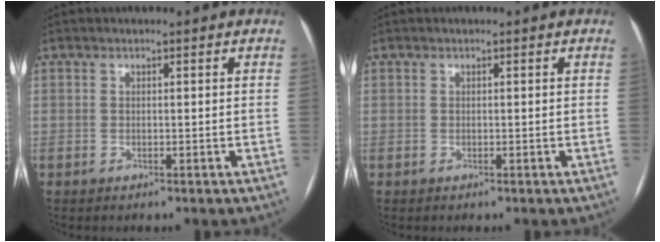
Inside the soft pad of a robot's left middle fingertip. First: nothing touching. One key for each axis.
{"total": 0.0}